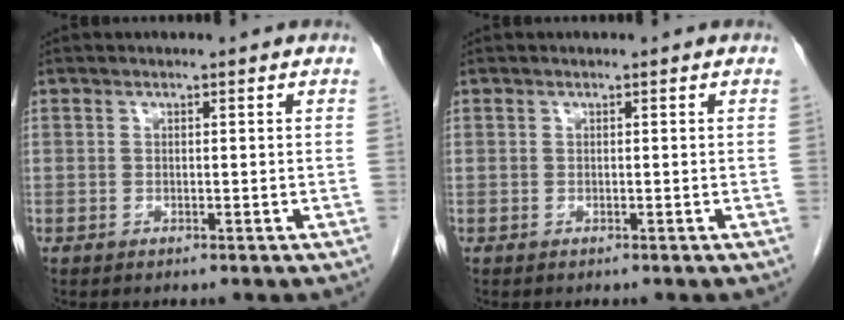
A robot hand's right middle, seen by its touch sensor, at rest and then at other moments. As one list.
[{"total": 0.0}]